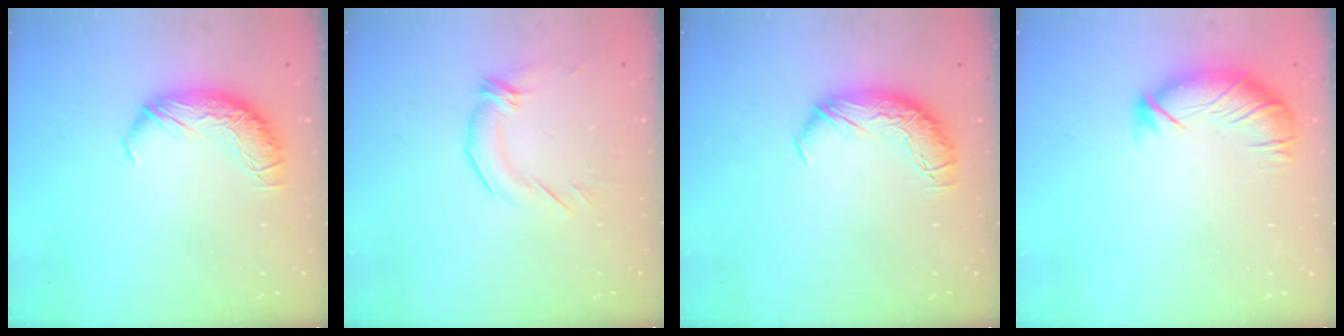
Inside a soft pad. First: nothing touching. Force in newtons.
{"total": 2.2, "press": 1.1, "slide": 1.9}
{"total": 0.0}
{"total": 2.9, "press": 2.5, "slide": 1.5}